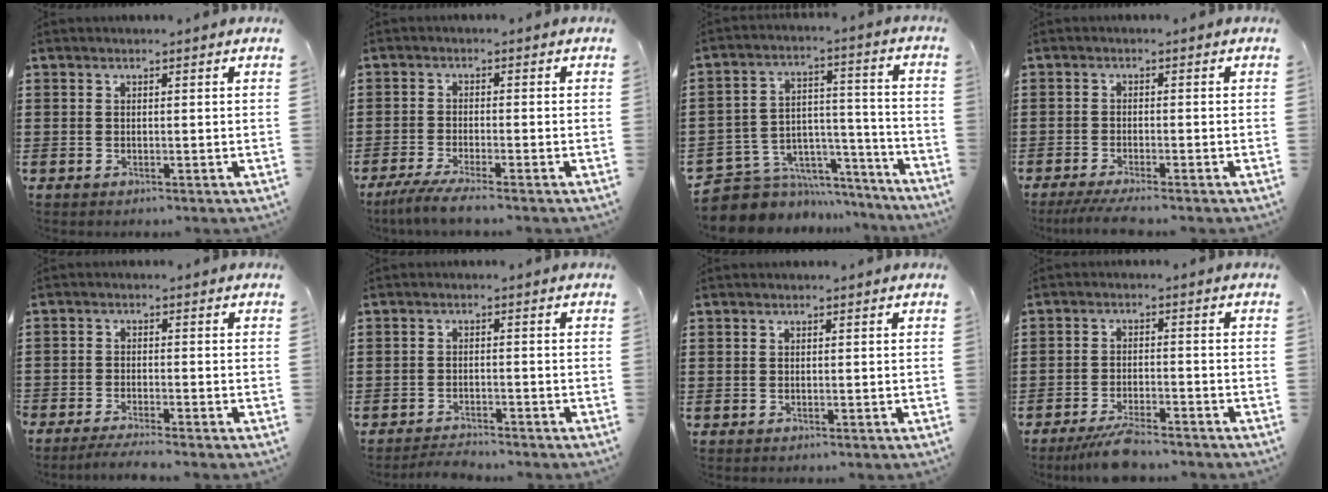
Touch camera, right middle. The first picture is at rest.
{"total": 3.2, "force": [-2.6, -0.2, 1.8], "torque": [-0.045, -0.012, -0.053]}
{"total": 6.5, "force": [-5.4, 3.6, 0.7], "torque": [-0.029, 0.002, -0.102]}
{"total": 2.6, "force": [-2.3, -0.1, 1.3], "torque": [-0.026, -0.004, -0.046]}
{"total": 2.6, "force": [-2.5, -0.1, 0.5], "torque": [-0.010, 0.001, -0.052]}
{"total": 2.5, "force": [-2.5, 0.2, 0.1], "torque": [-0.007, 0.000, -0.052]}
{"total": 0.0}
{"total": 4.9, "force": [-4.3, 0.5, 2.1], "torque": [-0.039, -0.001, -0.083]}